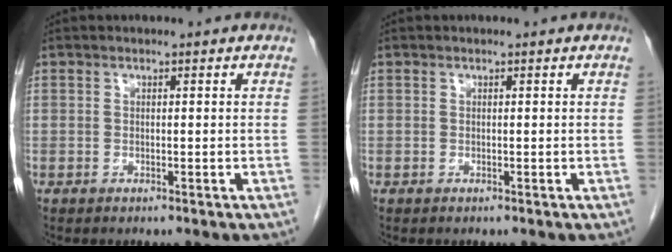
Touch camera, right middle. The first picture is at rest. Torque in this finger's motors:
{"motor_torque": [-0.18, -0.03, -0.01, 0.02]}